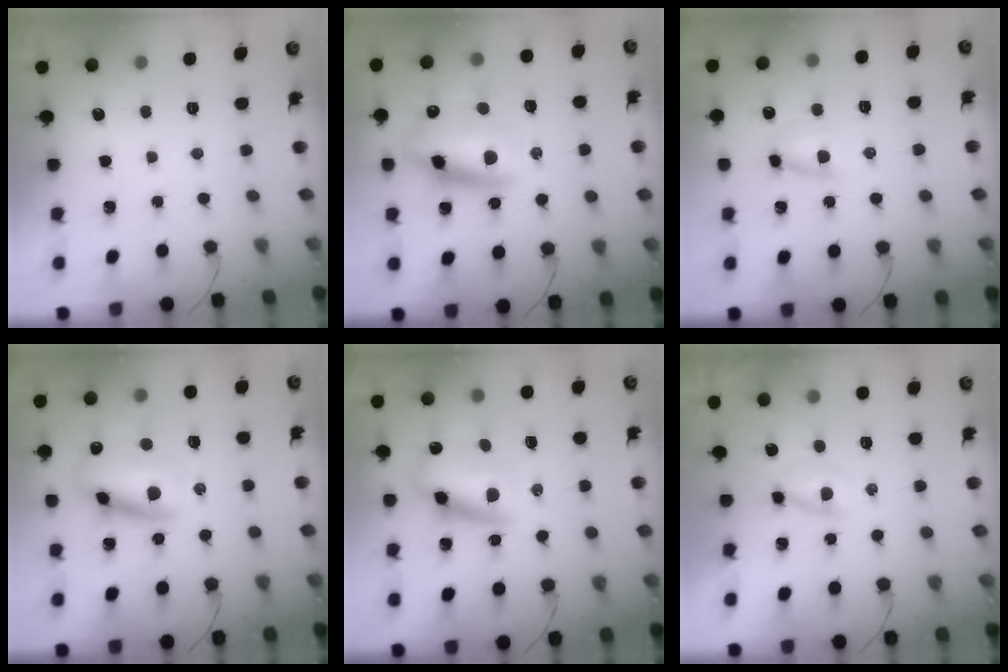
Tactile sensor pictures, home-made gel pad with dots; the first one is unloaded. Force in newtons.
{"total": 14.6, "press": 14.2, "slide": 3.6}
{"total": 7.6, "press": 7.6, "slide": 0.4}
{"total": 13.4, "press": 13.1, "slide": 2.9}
{"total": 8.5, "press": 8.4, "slide": 1.6}
{"total": 2.1, "press": 1.9, "slide": 0.9}